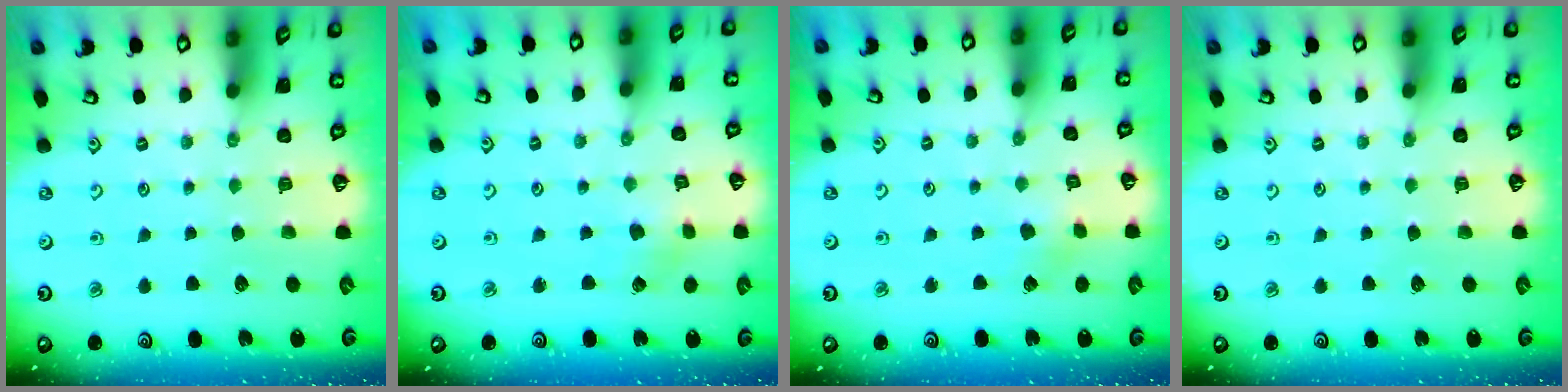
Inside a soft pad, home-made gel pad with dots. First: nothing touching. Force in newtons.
{"total": 2.1, "press": 2.1, "slide": 0.3}
{"total": 2.6, "press": 2.6, "slide": 0.2}
{"total": 0.0}